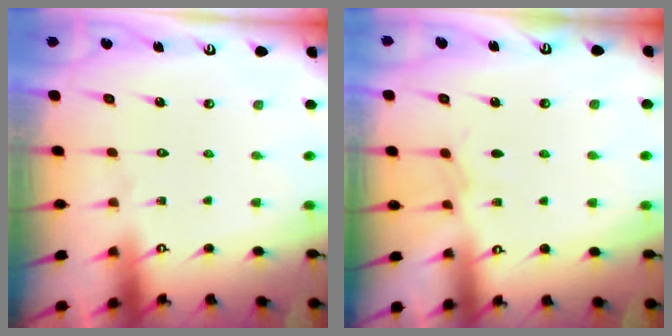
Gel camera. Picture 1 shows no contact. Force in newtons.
{"total": 4.5, "press": 4.5, "slide": 0.6}